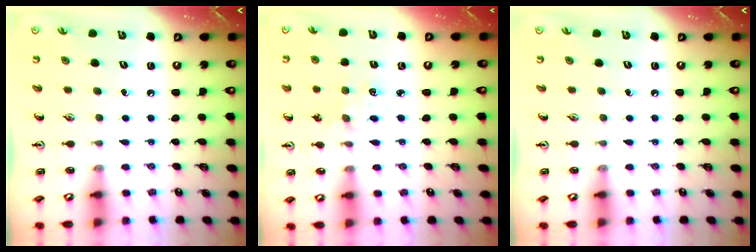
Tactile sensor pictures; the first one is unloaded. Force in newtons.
{"total": 1.9, "press": 1.8, "slide": 0.2}
{"total": 0.0}